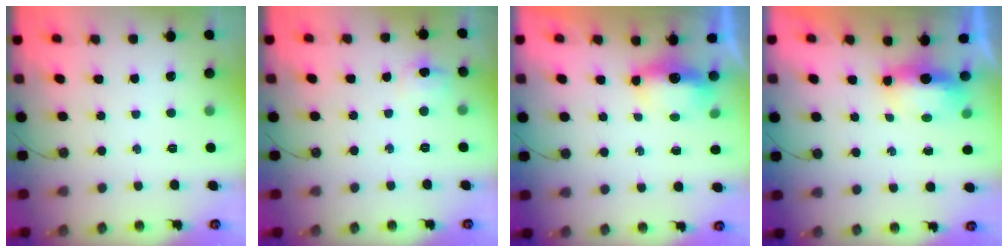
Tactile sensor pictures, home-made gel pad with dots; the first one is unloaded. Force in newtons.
{"total": 6.1, "press": 6.1, "slide": 0.7}
{"total": 10.4, "press": 7.4, "slide": 7.4}
{"total": 12.3, "press": 7.4, "slide": 9.8}